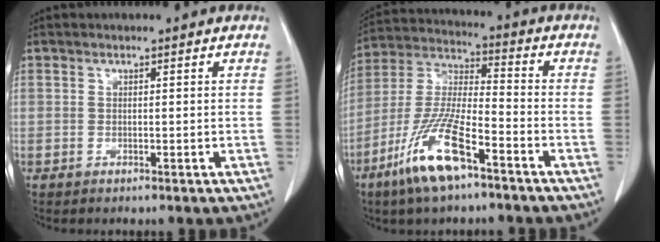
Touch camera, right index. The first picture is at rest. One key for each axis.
{"total": 13.6, "fx": -7.9, "fy": 2.6, "fz": 10.8, "tx": -0.231, "ty": -0.018, "tz": -0.150}